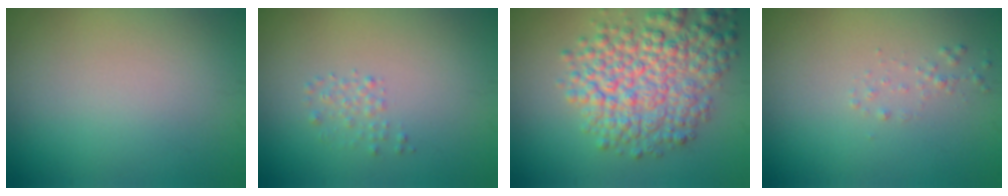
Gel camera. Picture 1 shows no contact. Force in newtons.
{"total": 1.0, "press": 1.0, "slide": 0.0}
{"total": 7.3, "press": 7.3, "slide": 0.2}
{"total": 0.7, "press": 0.7, "slide": 0.0}